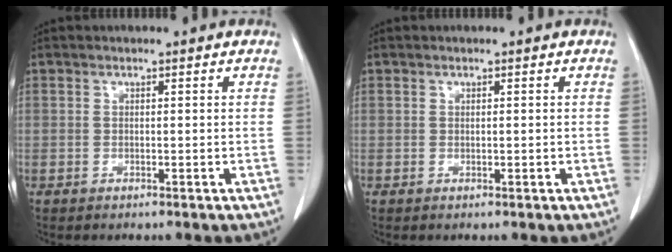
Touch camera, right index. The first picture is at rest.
{"total": 0.0}